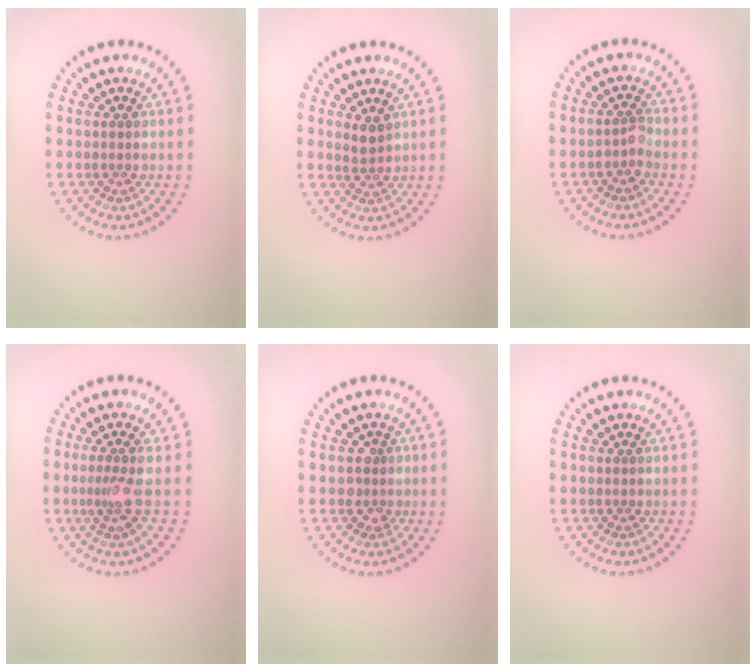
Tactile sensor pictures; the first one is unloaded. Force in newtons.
{"total": 1.6, "press": 1.3, "slide": 1.0}
{"total": 1.4, "press": 1.3, "slide": 0.5}
{"total": 2.1, "press": 1.6, "slide": 1.4}
{"total": 1.5, "press": 1.3, "slide": 0.9}
{"total": 0.0}